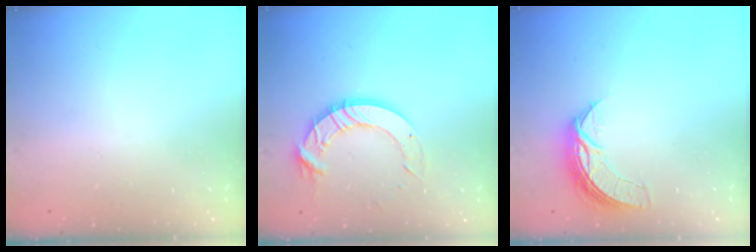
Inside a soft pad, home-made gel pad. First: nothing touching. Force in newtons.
{"total": 11.6, "press": 11.6, "slide": 1.2}
{"total": 7.7, "press": 7.7, "slide": 0.0}